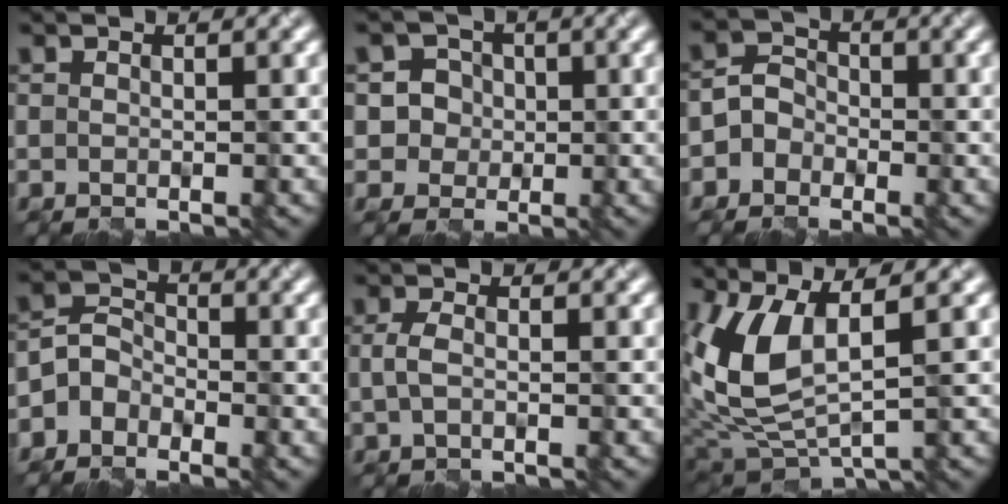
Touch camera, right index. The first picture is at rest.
{"total": 3.9, "force": [0.4, 3.7, 1.0], "torque": [-0.003, 0.011, 0.000]}
{"total": 2.6, "force": [-1.3, 2.2, 0.5], "torque": [0.006, 0.010, -0.035]}
{"total": 3.1, "force": [-2.1, 2.3, 0.7], "torque": [-0.004, 0.012, -0.052]}
{"total": 1.7, "force": [-0.2, 0.8, 1.5], "torque": [-0.039, 0.002, -0.004]}
{"total": 7.7, "force": [1.5, 3.4, 6.7], "torque": [-0.167, -0.003, 0.034]}